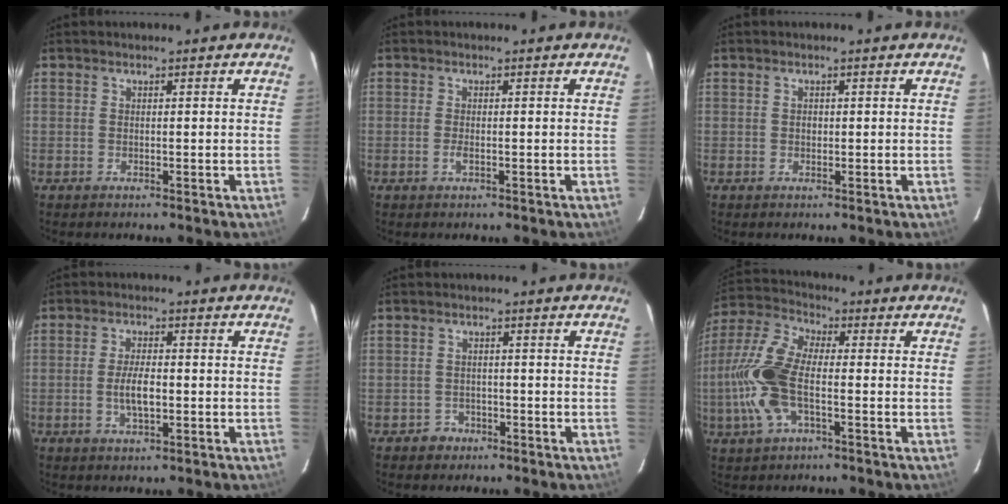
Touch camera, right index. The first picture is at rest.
{"total": 1.4, "force": [-0.5, 0.4, 1.2], "torque": [-0.026, -0.002, -0.009]}
{"total": 0.8, "force": [0.1, 0.7, 0.3], "torque": [-0.004, 0.003, 0.002]}
{"total": 5.0, "force": [-1.0, 1.7, 4.5], "torque": [-0.089, -0.002, -0.016]}
{"total": 3.1, "force": [-1.6, 2.7, 0.0], "torque": [-0.006, 0.013, -0.023]}
{"total": 13.9, "force": [-2.5, 6.2, 12.1], "torque": [-0.277, 0.009, -0.057]}